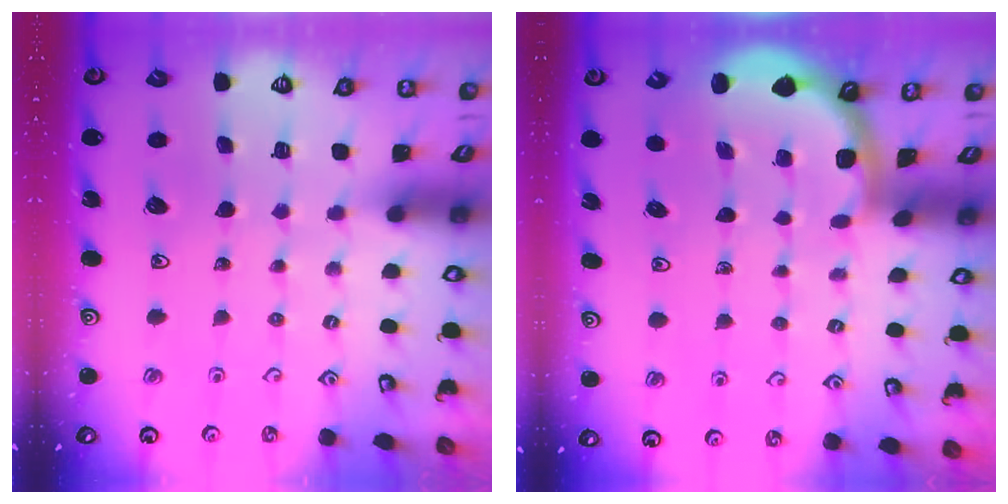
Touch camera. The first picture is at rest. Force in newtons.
{"total": 1.9, "press": 1.9, "slide": 0.0}